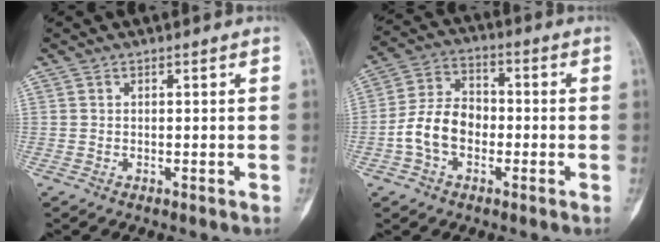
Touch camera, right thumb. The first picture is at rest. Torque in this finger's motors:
{"motor_torque": [1.18, 1.15, 0.57, -0.53, 0.04]}